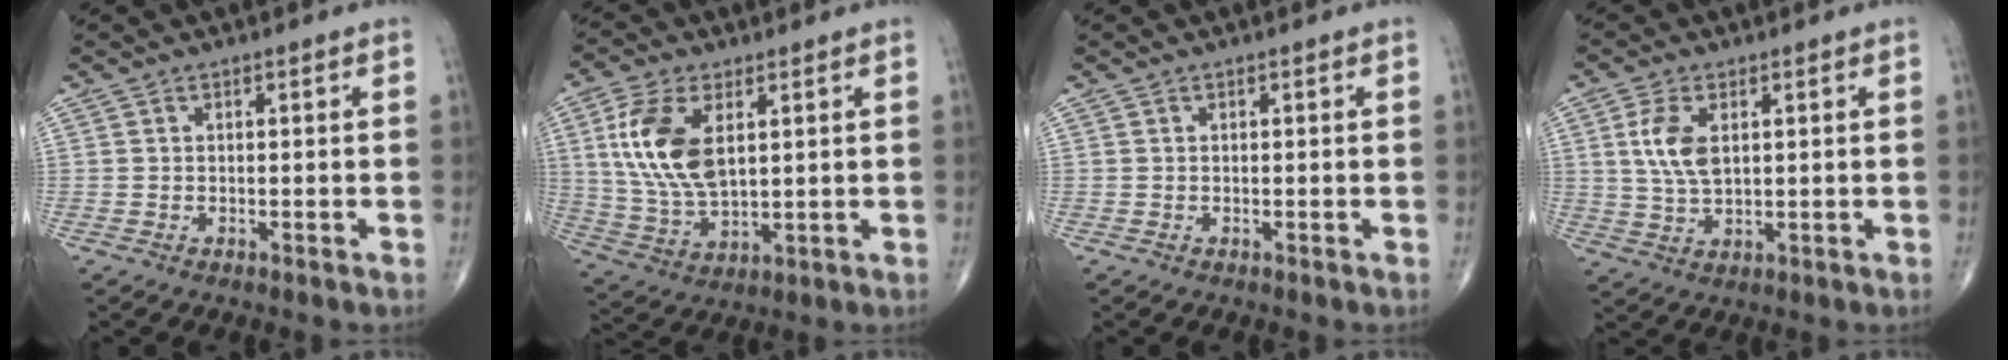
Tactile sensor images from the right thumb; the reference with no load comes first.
{"total": 13.9, "force": [3.8, 7.3, 11.1], "torque": [-0.226, -0.013, 0.082]}
{"total": 0.0}
{"total": 6.2, "force": [1.6, 3.2, 5.1], "torque": [-0.108, -0.004, 0.034]}